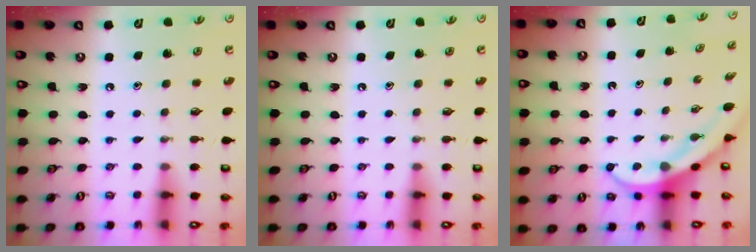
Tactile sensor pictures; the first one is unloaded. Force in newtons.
{"total": 0.0}
{"total": 4.0, "press": 4.0, "slide": 0.4}